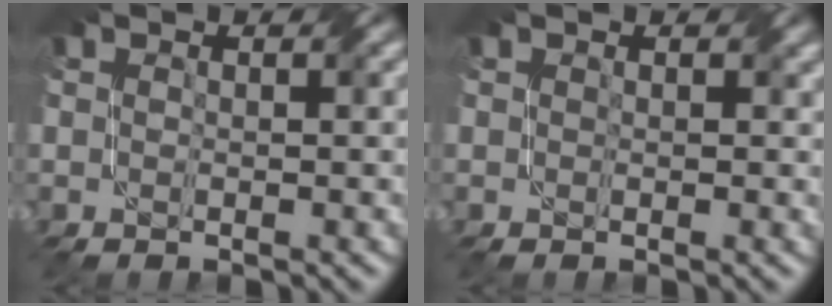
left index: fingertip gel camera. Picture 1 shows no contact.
{"total": 1.0, "force": [0.5, 0.7, 0.6], "torque": [-0.006, 0.000, 0.008]}